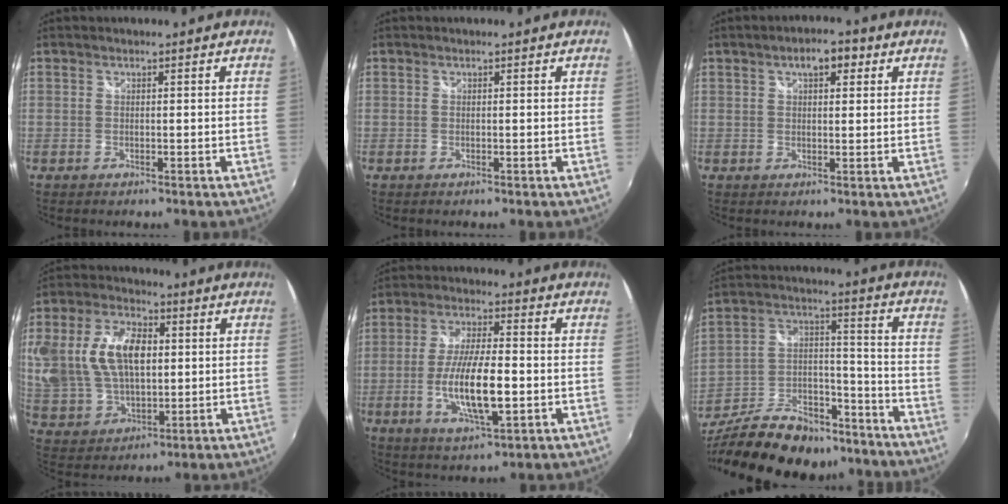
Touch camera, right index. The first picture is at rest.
{"total": 0.0}
{"total": 4.7, "force": [2.2, 2.2, 3.5], "torque": [-0.053, 0.015, 0.032]}
{"total": 19.6, "force": [3.6, 12.4, 14.8], "torque": [-0.322, 0.025, 0.079]}
{"total": 12.3, "force": [-2.8, 3.3, 11.5], "torque": [-0.222, -0.012, -0.048]}
{"total": 28.5, "force": [-22.0, 12.1, 13.5], "torque": [-0.281, 0.013, -0.332]}